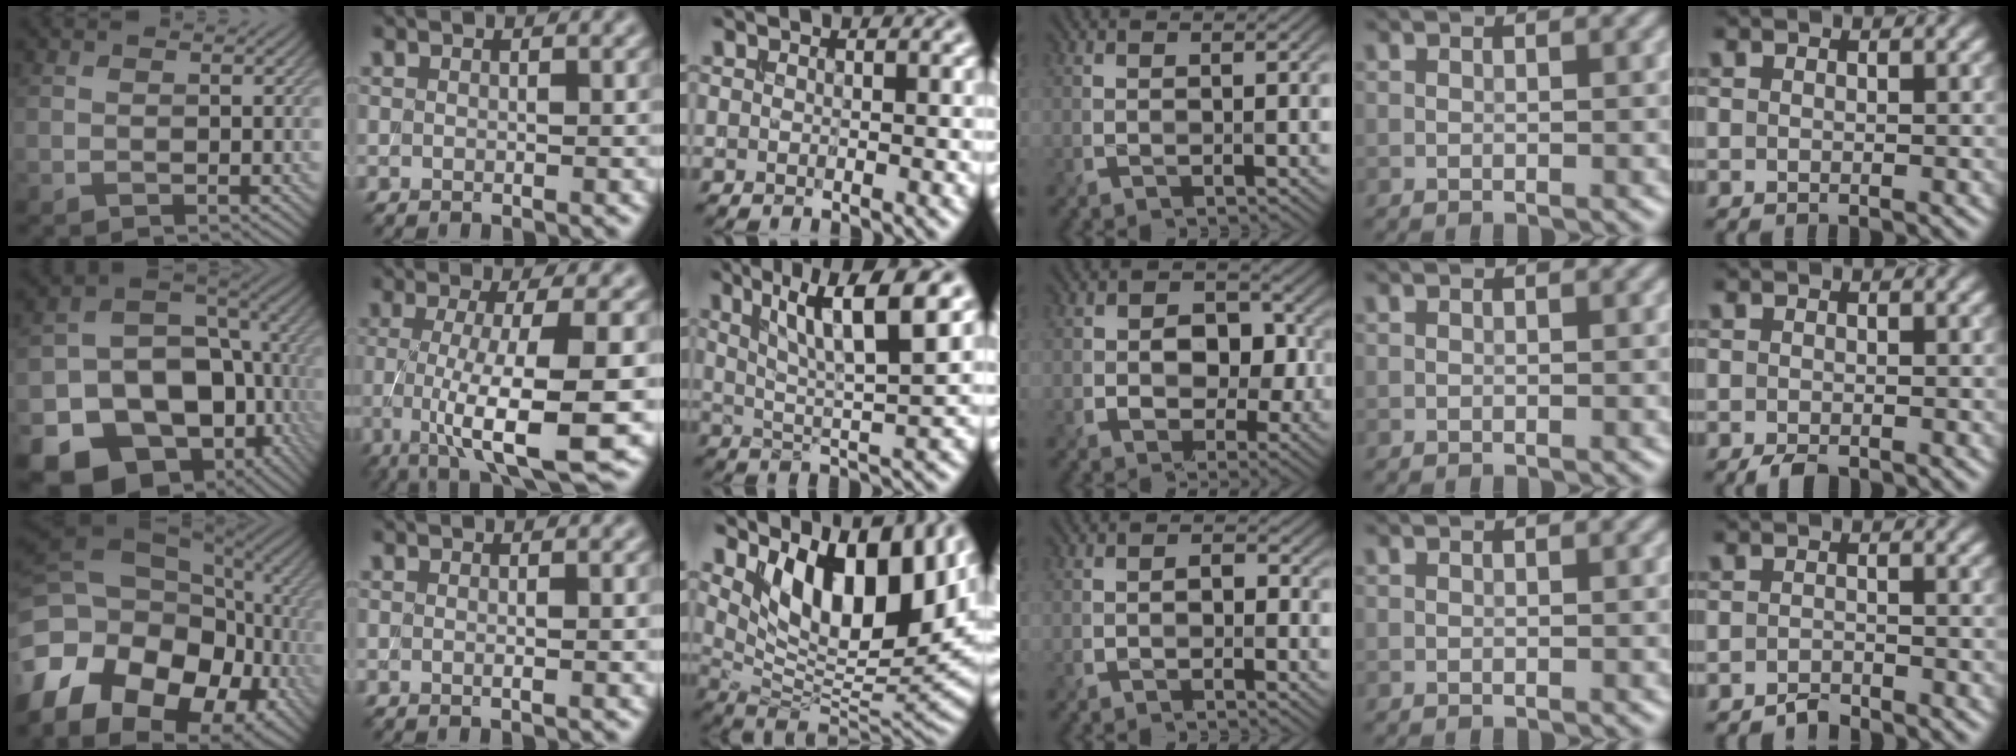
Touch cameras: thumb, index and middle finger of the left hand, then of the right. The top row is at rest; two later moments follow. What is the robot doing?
{"motion": "insert", "object": "backpack"}